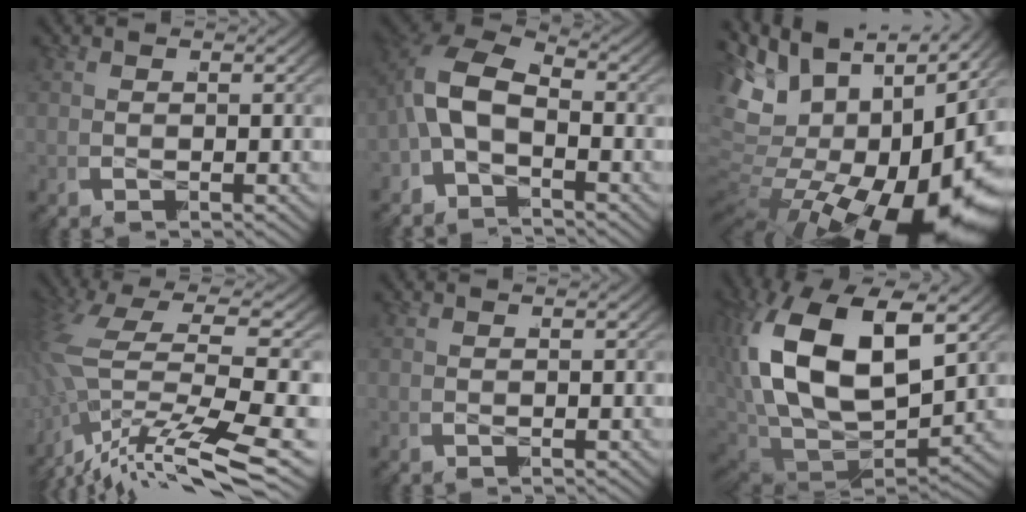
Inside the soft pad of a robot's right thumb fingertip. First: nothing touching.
{"total": 8.2, "force": [-1.4, 5.9, 5.5], "torque": [-0.120, -0.009, -0.038]}
{"total": 20.7, "force": [-0.8, 14.0, 15.2], "torque": [-0.292, -0.035, 0.002]}
{"total": 7.1, "force": [-2.2, 2.7, 6.2], "torque": [-0.151, -0.011, -0.022]}
{"total": 0.0}
{"total": 15.7, "force": [0.9, 10.8, 11.4], "torque": [-0.276, -0.036, 0.030]}